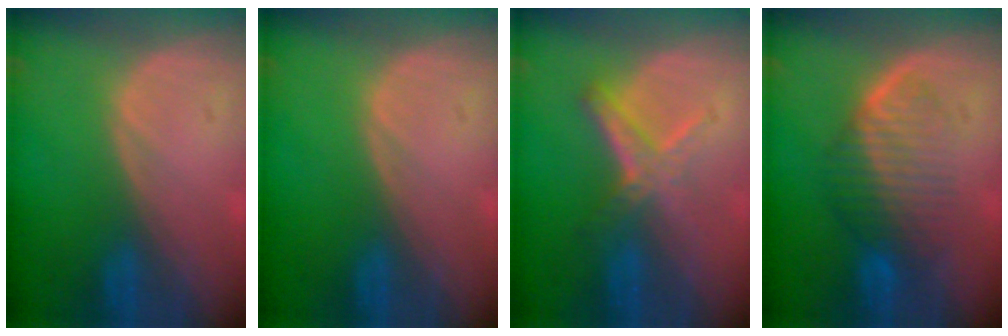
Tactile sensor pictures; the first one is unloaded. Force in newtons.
{"total": 0.0}
{"total": 5.2, "press": 5.1, "slide": 0.8}
{"total": 6.8, "press": 6.5, "slide": 1.8}